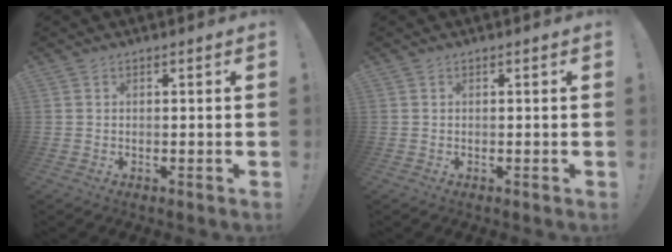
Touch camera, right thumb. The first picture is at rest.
{"total": 0.0}